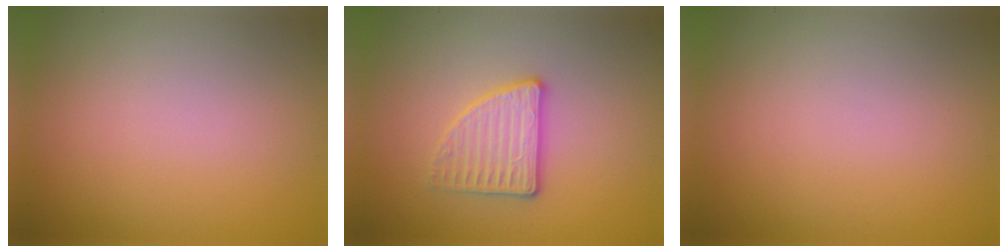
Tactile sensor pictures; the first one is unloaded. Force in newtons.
{"total": 3.1, "press": 2.9, "slide": 0.9}
{"total": 0.0}